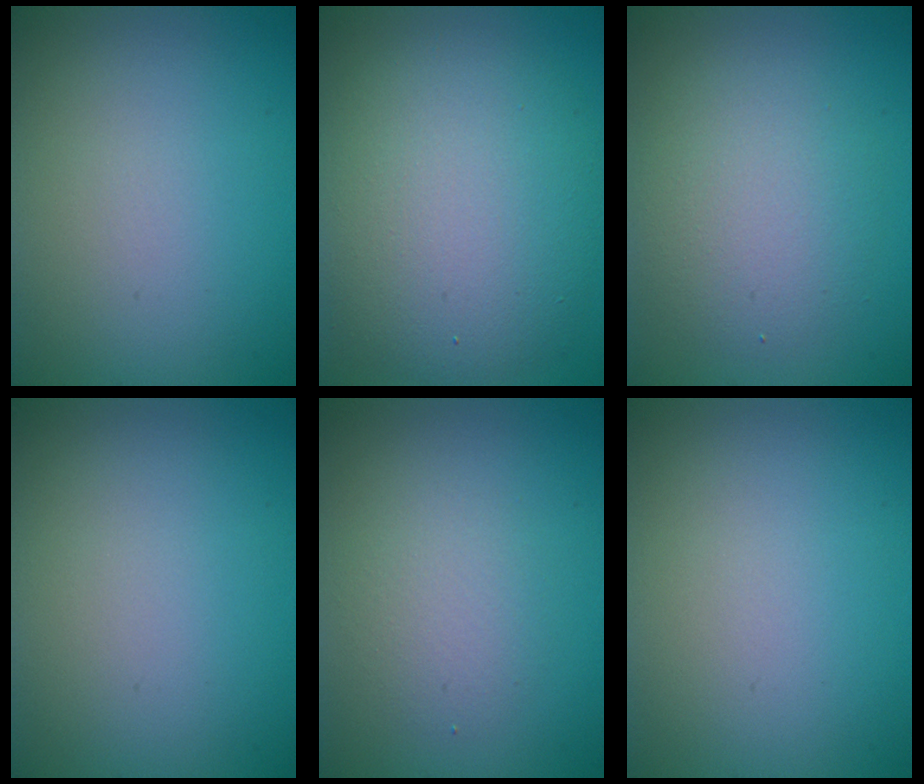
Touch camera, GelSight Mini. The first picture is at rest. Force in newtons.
{"total": 9.2, "press": 9.2, "slide": 0.7}
{"total": 4.2, "press": 4.2, "slide": 0.1}
{"total": 0.0}
{"total": 2.2, "press": 2.2, "slide": 0.1}
{"total": 0.0}